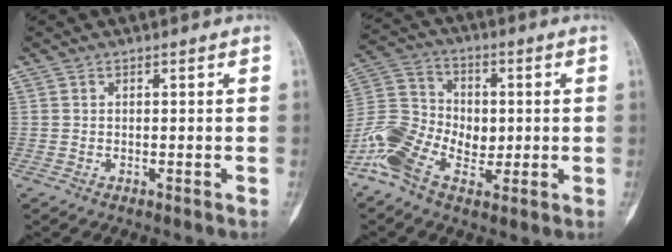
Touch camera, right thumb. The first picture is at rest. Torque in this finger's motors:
{"motor_torque": [0.15, 0.10, 0.34, 0.19, 0.10]}